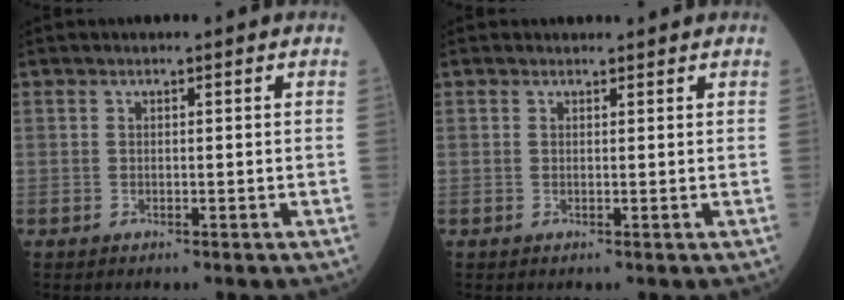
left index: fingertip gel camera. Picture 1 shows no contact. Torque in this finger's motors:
{"motor_torque": [0.23, -0.40, -0.04, -0.02]}